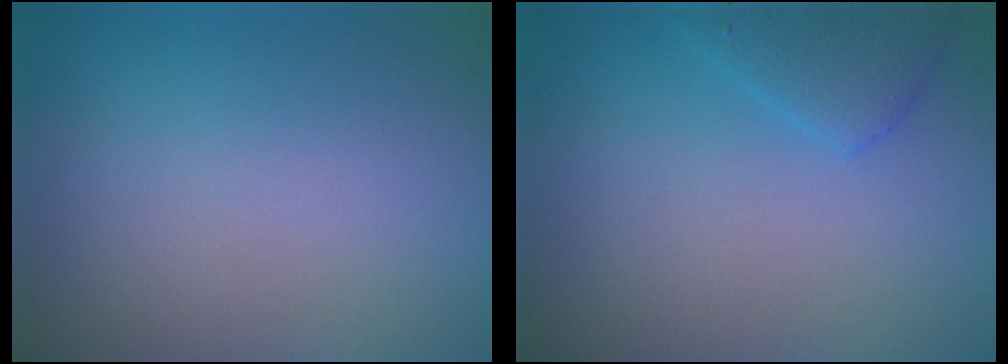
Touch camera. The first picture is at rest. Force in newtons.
{"total": 2.4, "press": 2.4, "slide": 0.2}